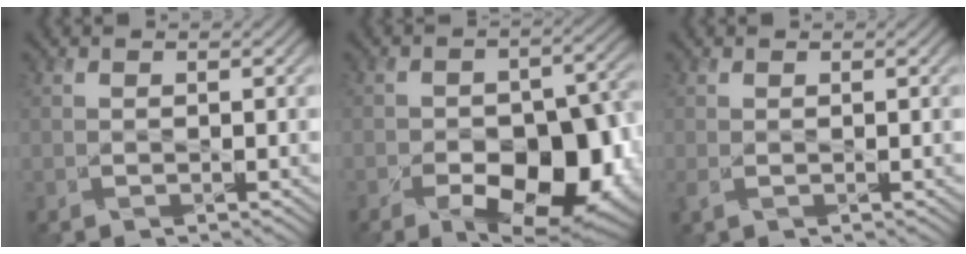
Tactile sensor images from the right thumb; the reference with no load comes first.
{"total": 14.5, "force": [-6.3, 8.2, 10.1], "torque": [-0.127, -0.028, -0.089]}
{"total": 0.7, "force": [0.2, 0.2, 0.7], "torque": [-0.019, -0.001, 0.005]}